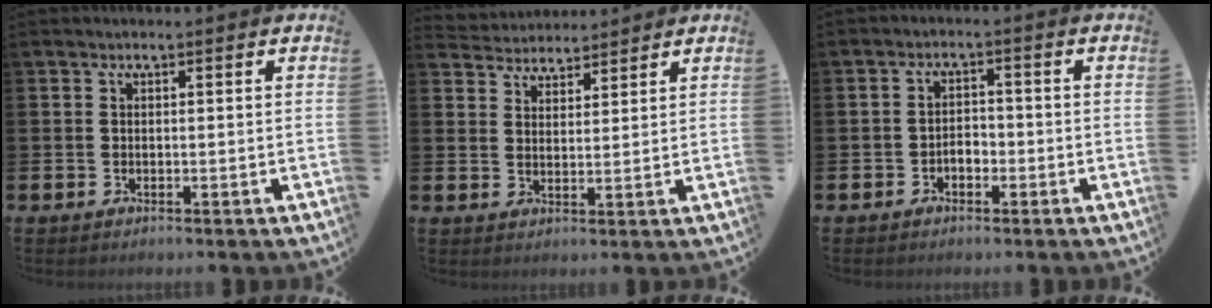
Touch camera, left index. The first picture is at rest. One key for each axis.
{"total": 4.1, "fx": 3.9, "fy": 1.1, "fz": -0.3, "tx": -0.015, "ty": -0.017, "tz": 0.073}
{"total": 2.0, "fx": -1.2, "fy": 1.3, "fz": 0.9, "tx": -0.017, "ty": 0.005, "tz": -0.028}